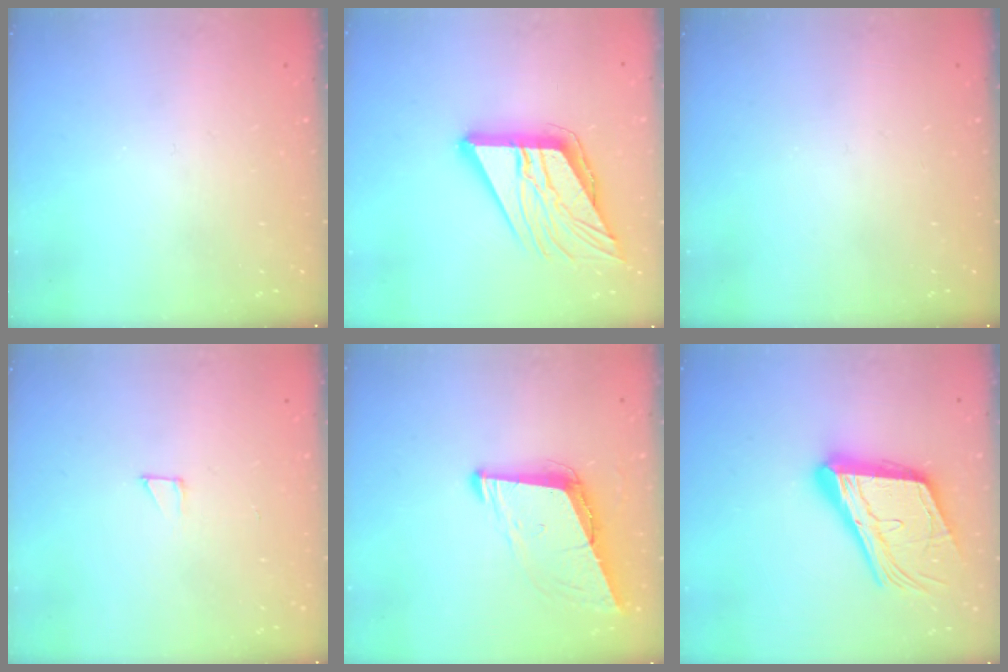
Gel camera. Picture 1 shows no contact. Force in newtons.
{"total": 17.6, "press": 17.5, "slide": 2.0}
{"total": 0.0}
{"total": 2.1, "press": 2.1, "slide": 0.1}
{"total": 9.1, "press": 8.4, "slide": 3.5}
{"total": 23.2, "press": 22.8, "slide": 3.7}